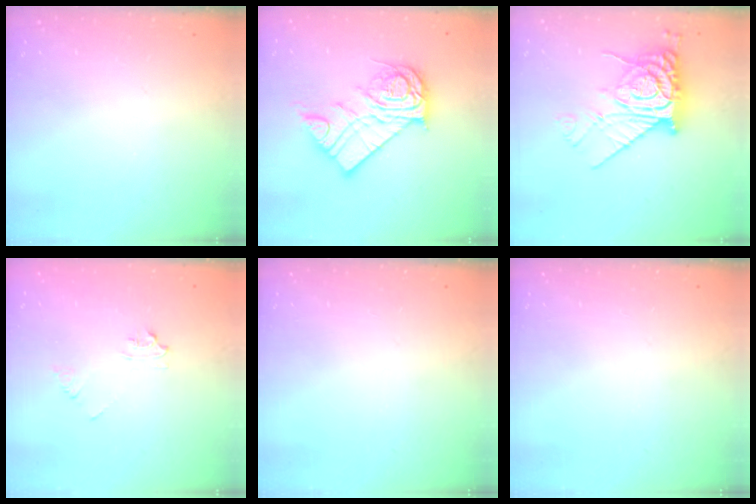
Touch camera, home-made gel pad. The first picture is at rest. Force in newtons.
{"total": 16.1, "press": 16.1, "slide": 1.4}
{"total": 12.6, "press": 12.5, "slide": 1.4}
{"total": 5.0, "press": 4.9, "slide": 0.6}
{"total": 0.0}
{"total": 0.0}